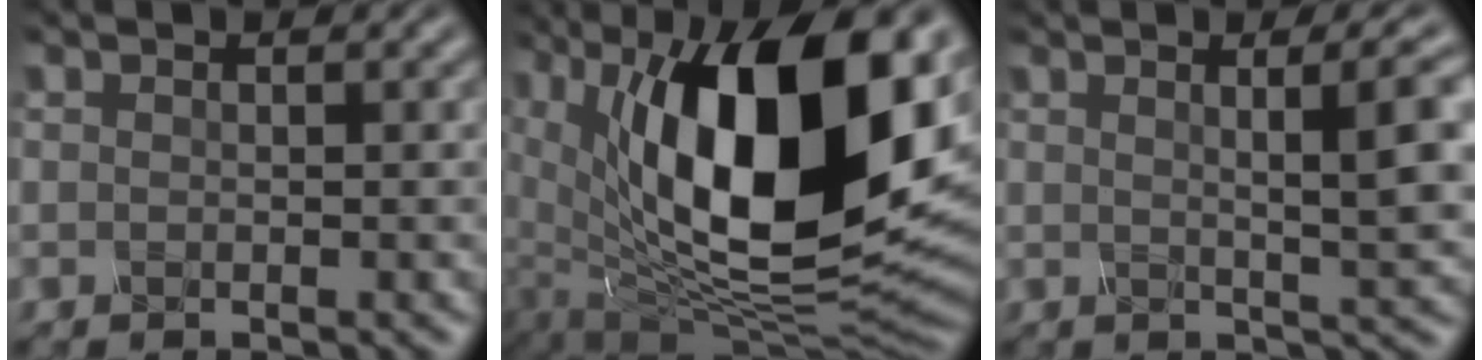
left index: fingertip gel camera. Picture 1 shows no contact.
{"total": 18.1, "force": [4.5, 8.8, 15.1], "torque": [-0.230, 0.000, 0.084]}
{"total": 8.0, "force": [1.8, 1.9, 7.5], "torque": [-0.069, 0.020, 0.021]}